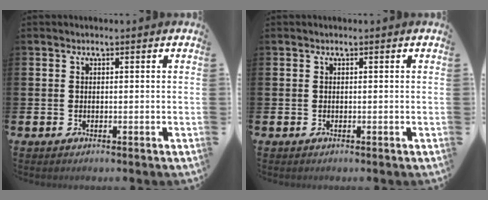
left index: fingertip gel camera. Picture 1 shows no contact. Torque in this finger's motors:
{"motor_torque": [-0.01, 0.01, 0.00, 0.00]}